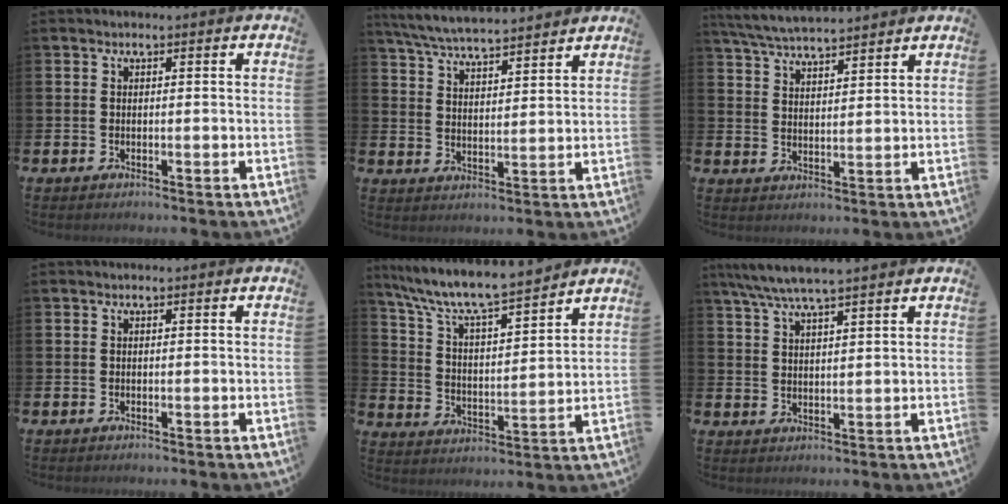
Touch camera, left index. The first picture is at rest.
{"total": 6.2, "force": [6.1, 0.4, 1.1], "torque": [-0.046, -0.035, 0.109]}
{"total": 5.6, "force": [5.5, 0.2, 0.9], "torque": [-0.038, -0.029, 0.100]}
{"total": 0.0}
{"total": 8.8, "force": [8.2, 1.0, 2.9], "torque": [-0.094, -0.062, 0.141]}
{"total": 5.6, "force": [5.1, 0.1, 2.2], "torque": [-0.059, -0.014, 0.092]}